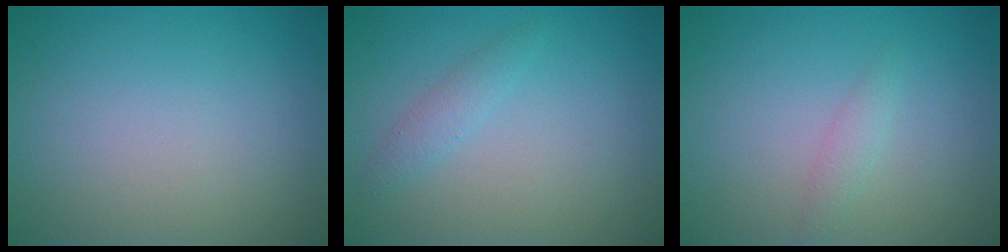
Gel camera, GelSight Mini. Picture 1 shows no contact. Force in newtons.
{"total": 1.5, "press": 1.5, "slide": 0.1}
{"total": 1.2, "press": 1.2, "slide": 0.0}